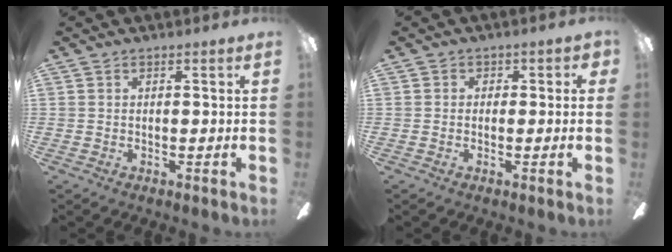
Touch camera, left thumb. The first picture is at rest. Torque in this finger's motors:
{"motor_torque": [0.13, -0.22, -0.41, 0.29, -0.03]}